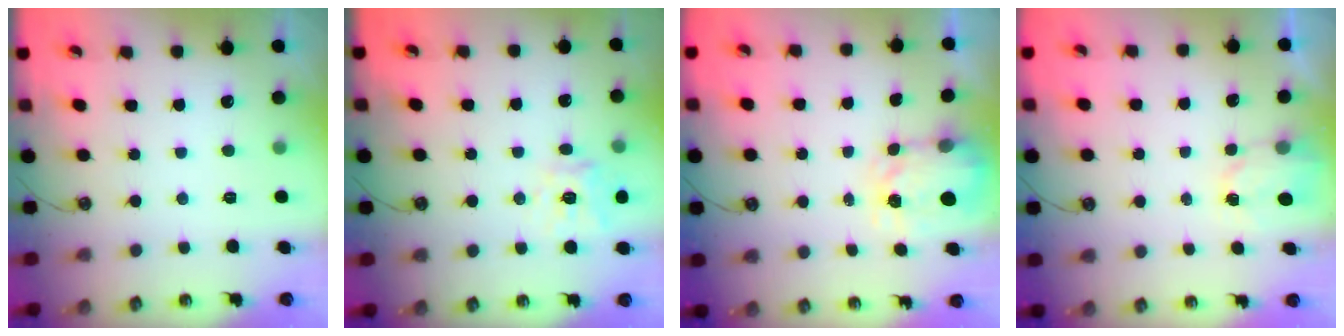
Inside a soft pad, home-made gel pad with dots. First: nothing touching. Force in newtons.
{"total": 12.5, "press": 12.4, "slide": 1.5}
{"total": 3.7, "press": 3.7, "slide": 0.5}
{"total": 2.6, "press": 2.6, "slide": 0.3}